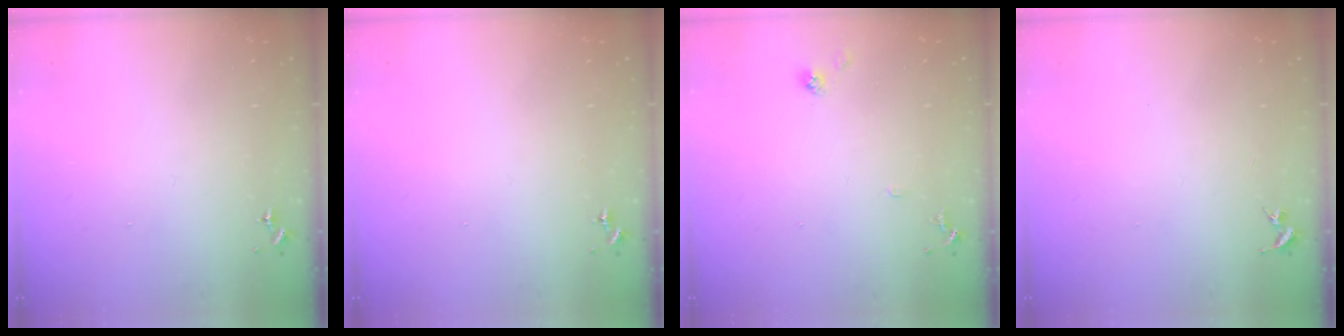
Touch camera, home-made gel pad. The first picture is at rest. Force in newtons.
{"total": 0.0}
{"total": 7.8, "press": 7.7, "slide": 0.6}
{"total": 0.0}